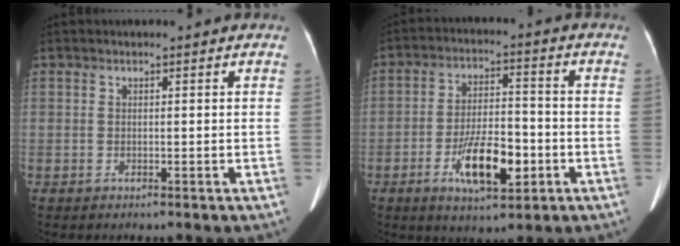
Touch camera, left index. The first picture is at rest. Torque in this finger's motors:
{"motor_torque": [1.23, 0.91, 0.26, 0.05]}